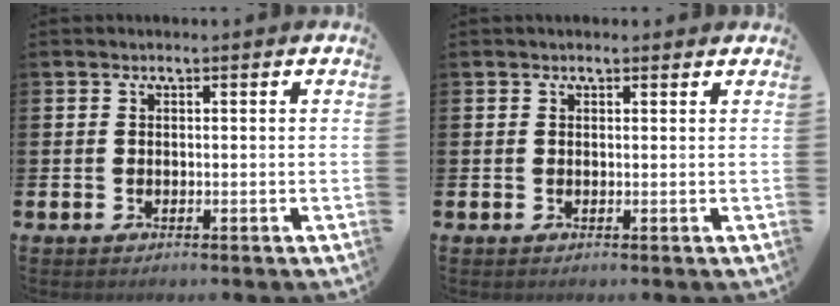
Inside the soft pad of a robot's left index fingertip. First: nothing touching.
{"total": 0.5, "force": [0.4, 0.3, 0.2], "torque": [0.005, 0.002, 0.005]}